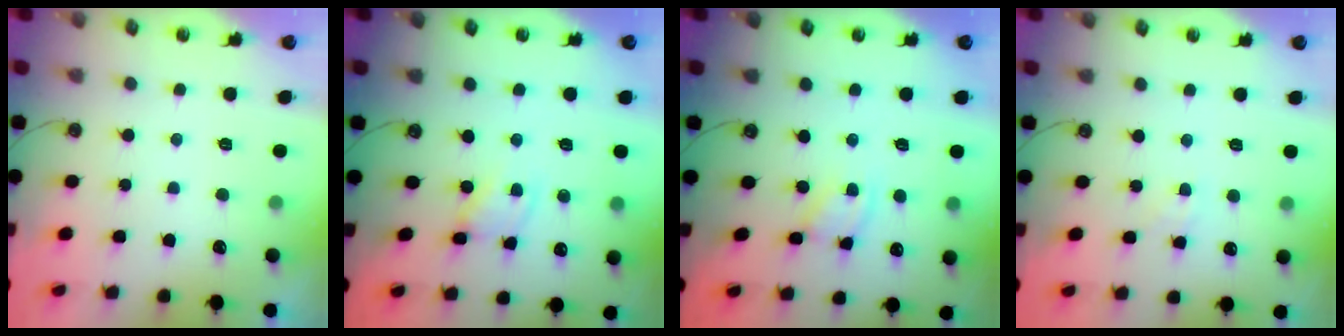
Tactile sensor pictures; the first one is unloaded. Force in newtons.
{"total": 1.4, "press": 1.4, "slide": 0.2}
{"total": 2.5, "press": 2.5, "slide": 0.1}
{"total": 2.4, "press": 2.4, "slide": 0.2}